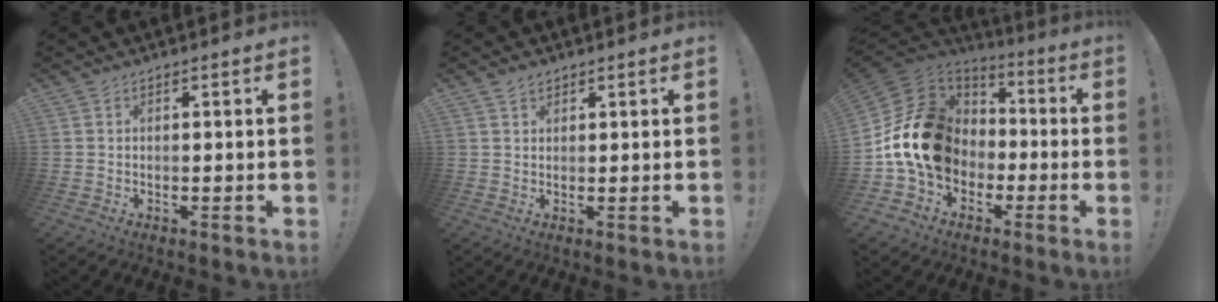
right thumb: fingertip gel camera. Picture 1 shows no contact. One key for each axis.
{"total": 1.8, "fx": 1.4, "fy": 1.0, "fz": 0.5, "tx": -0.002, "ty": -0.004, "tz": 0.025}
{"total": 20.6, "fx": -1.7, "fy": 16.1, "fz": 12.7, "tx": -0.205, "ty": 0.025, "tz": -0.009}